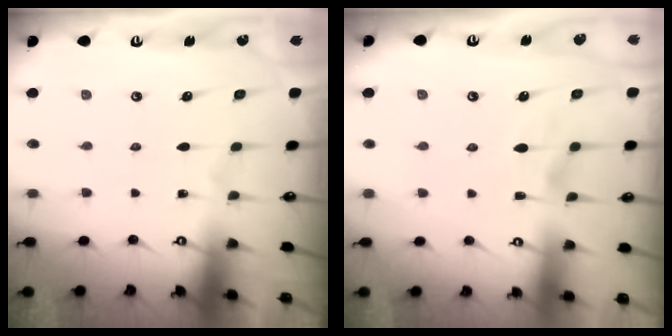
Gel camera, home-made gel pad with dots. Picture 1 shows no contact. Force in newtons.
{"total": 2.3, "press": 2.0, "slide": 1.2}